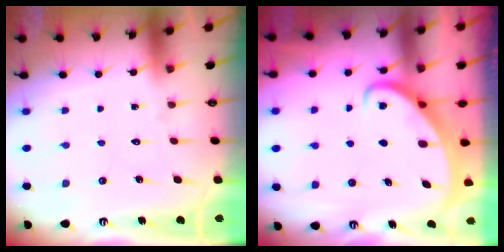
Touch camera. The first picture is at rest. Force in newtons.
{"total": 2.2, "press": 2.2, "slide": 0.4}